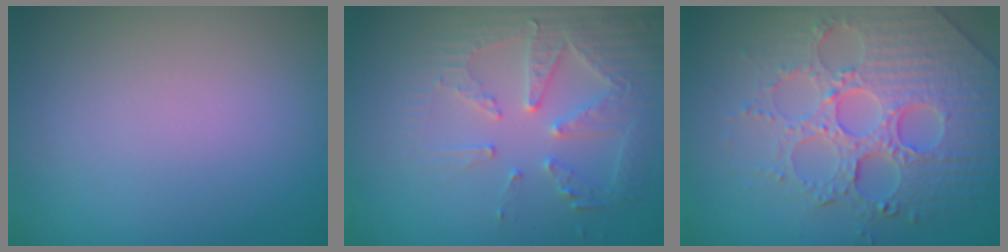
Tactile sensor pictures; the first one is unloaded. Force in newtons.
{"total": 4.2, "press": 4.1, "slide": 1.0}
{"total": 7.3, "press": 6.0, "slide": 4.0}